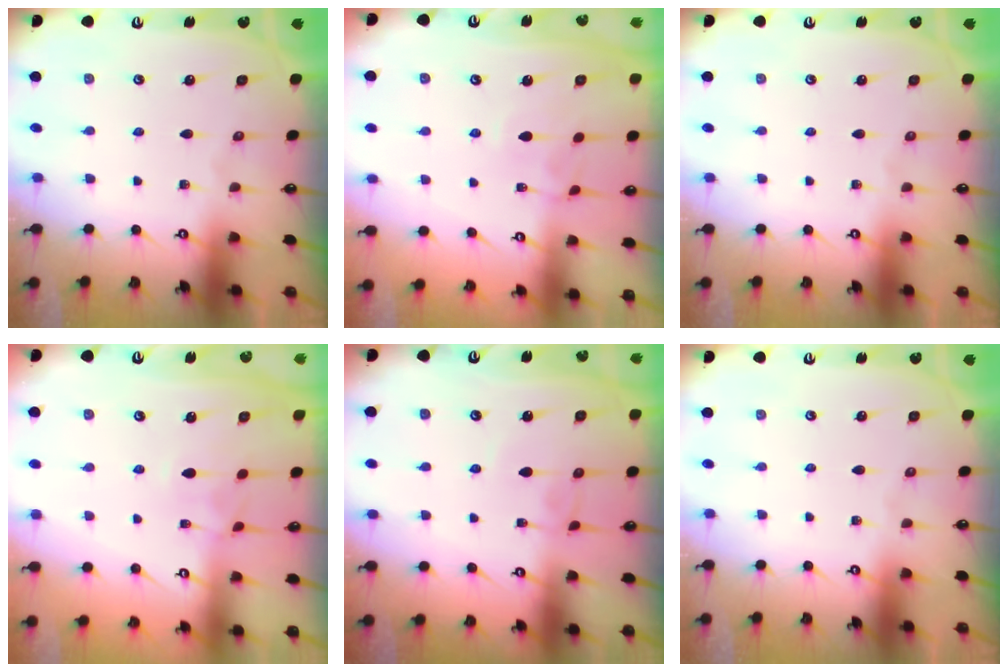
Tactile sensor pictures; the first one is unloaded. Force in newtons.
{"total": 3.9, "press": 3.9, "slide": 0.2}
{"total": 0.0}
{"total": 1.9, "press": 1.8, "slide": 0.7}
{"total": 3.1, "press": 3.1, "slide": 0.1}
{"total": 0.0}